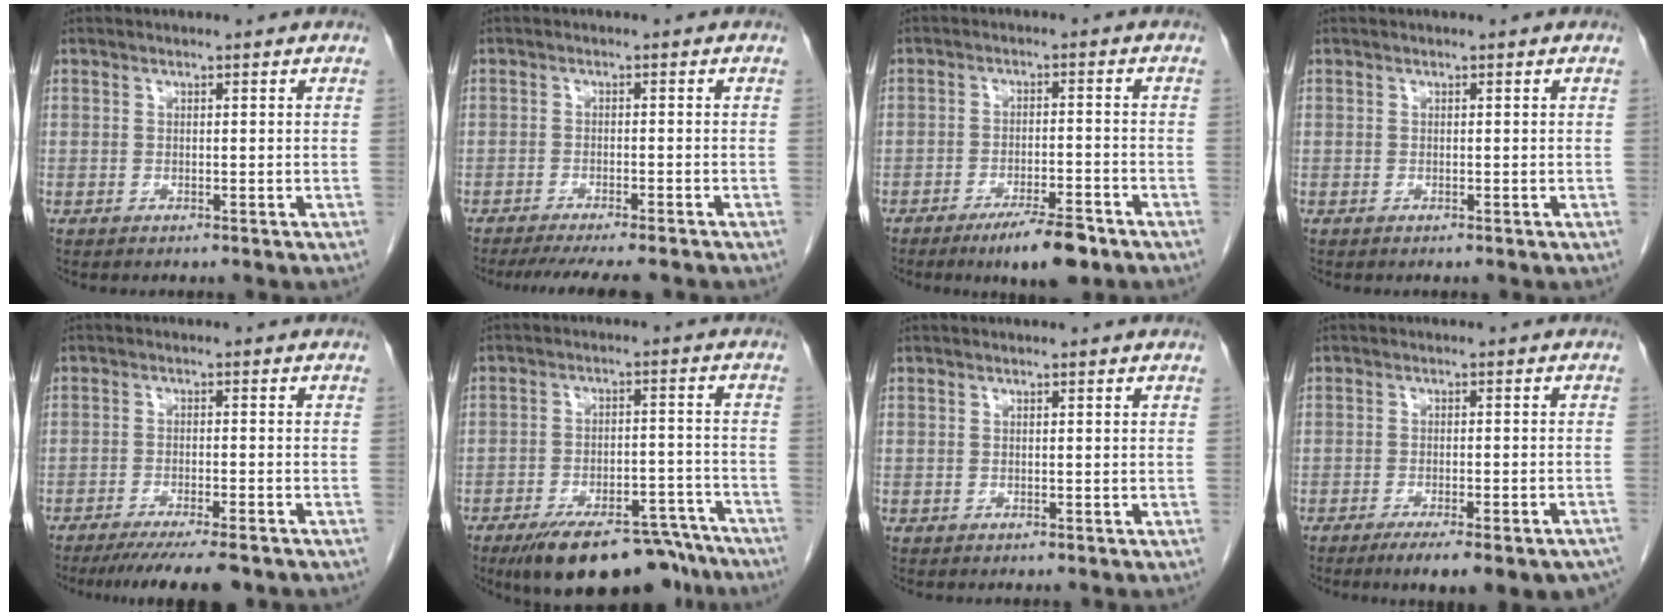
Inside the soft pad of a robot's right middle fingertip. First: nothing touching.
{"total": 10.7, "force": [-9.3, 1.1, 5.1], "torque": [-0.065, -0.015, -0.126]}
{"total": 7.2, "force": [-5.1, 1.4, 5.0], "torque": [-0.079, -0.007, -0.077]}
{"total": 0.0}
{"total": 10.2, "force": [-8.5, 0.7, 5.6], "torque": [-0.072, -0.020, -0.127]}
{"total": 17.1, "force": [-14.2, 5.2, 7.9], "torque": [-0.082, 0.014, -0.202]}
{"total": 0.0}
{"total": 14.3, "force": [-11.4, 2.8, 8.0], "torque": [-0.069, 0.002, -0.144]}